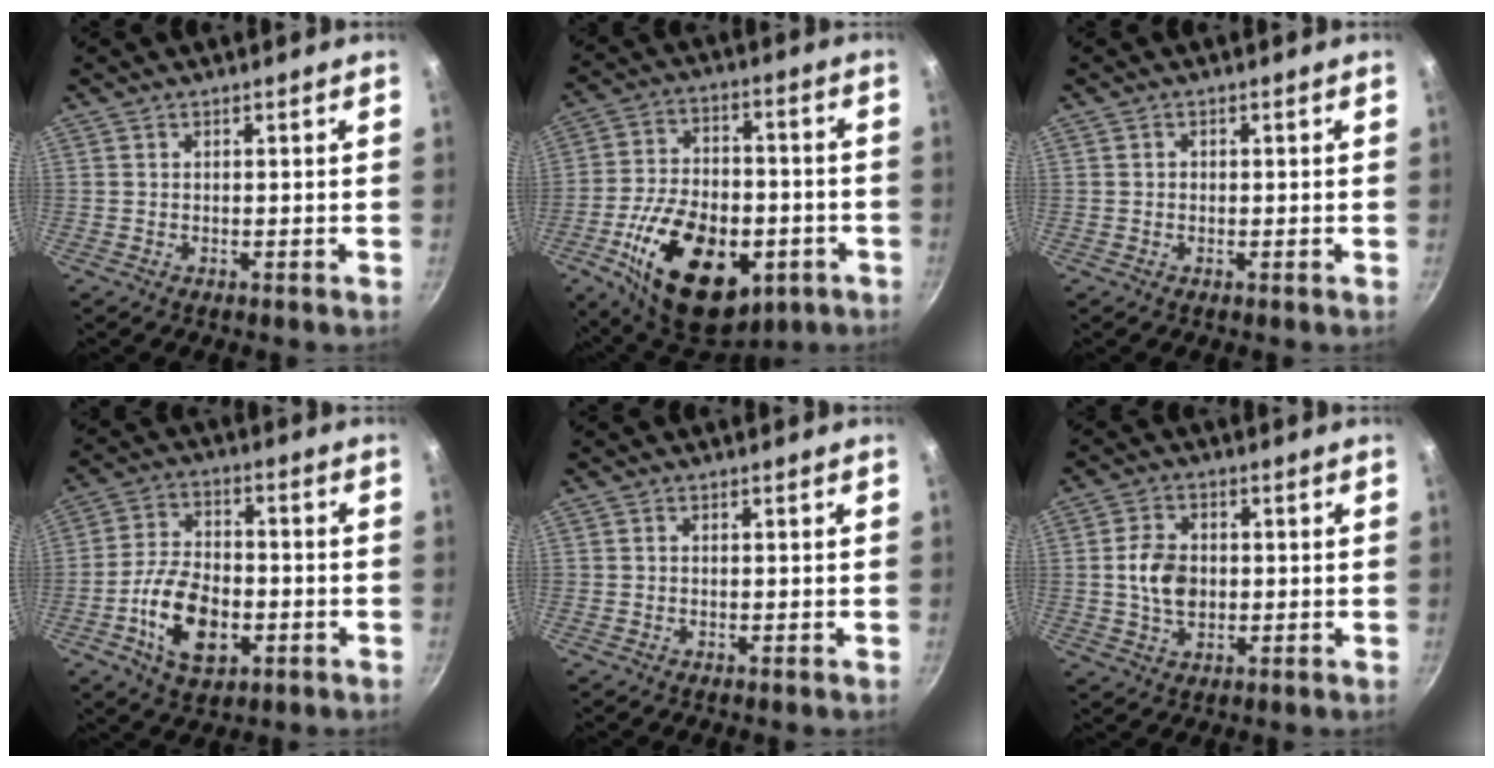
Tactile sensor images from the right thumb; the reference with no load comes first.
{"total": 24.5, "force": [-8.5, 14.7, 17.7], "torque": [-0.274, 0.031, -0.121]}
{"total": 0.6, "force": [0.0, 0.5, 0.1], "torque": [0.001, 0.002, -0.001]}
{"total": 13.3, "force": [-4.2, 7.8, 10.0], "torque": [-0.167, 0.024, -0.074]}
{"total": 0.0}
{"total": 7.3, "force": [-0.1, 5.2, 5.1], "torque": [-0.082, 0.008, -0.004]}